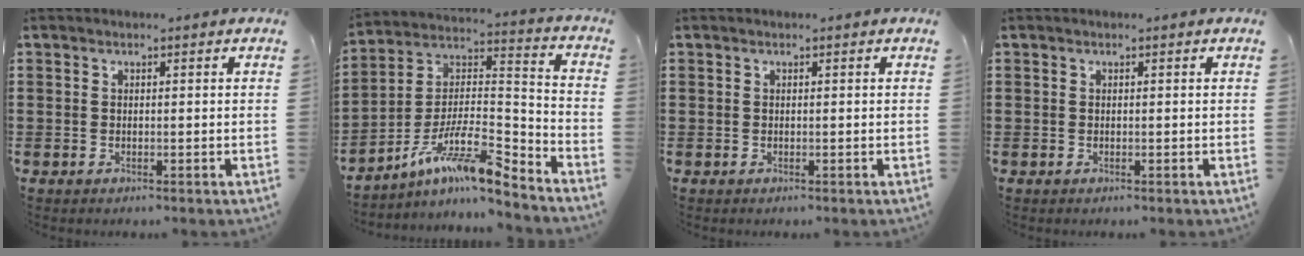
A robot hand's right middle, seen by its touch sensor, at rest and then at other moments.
{"total": 10.4, "force": [-7.3, 1.8, 7.1], "torque": [-0.150, -0.015, -0.150]}
{"total": 0.0}
{"total": 0.0}